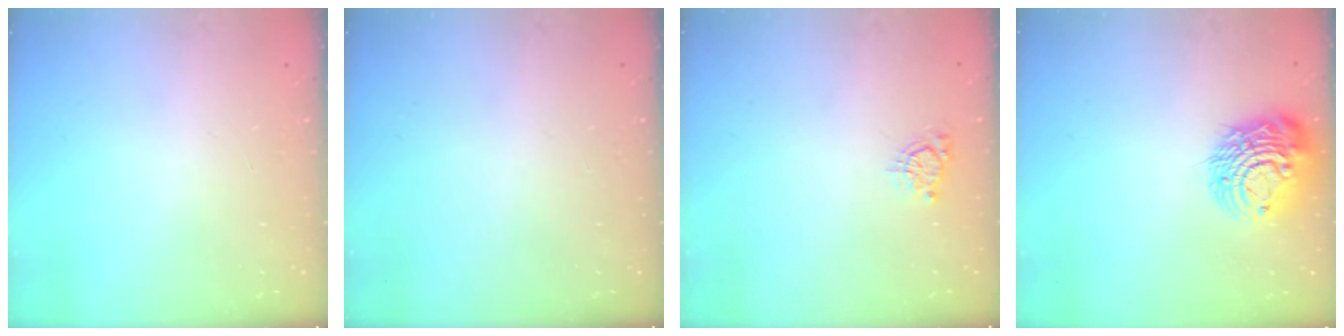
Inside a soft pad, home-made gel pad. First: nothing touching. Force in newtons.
{"total": 0.0}
{"total": 5.7, "press": 5.6, "slide": 0.6}
{"total": 12.1, "press": 12.0, "slide": 1.4}